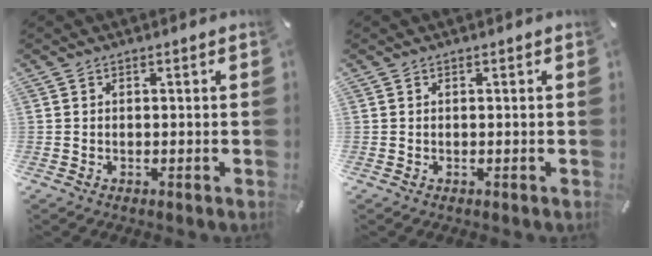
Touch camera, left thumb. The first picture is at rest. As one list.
[{"total": 0.0}]